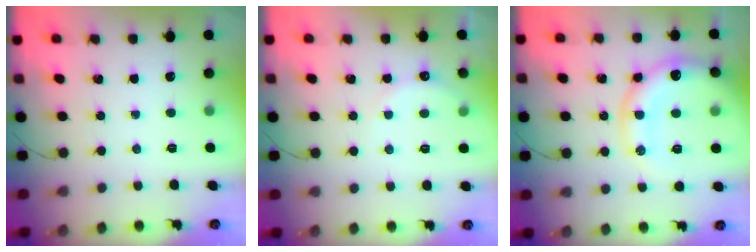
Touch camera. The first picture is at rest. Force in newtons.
{"total": 6.8, "press": 6.8, "slide": 1.1}
{"total": 16.7, "press": 16.4, "slide": 2.8}